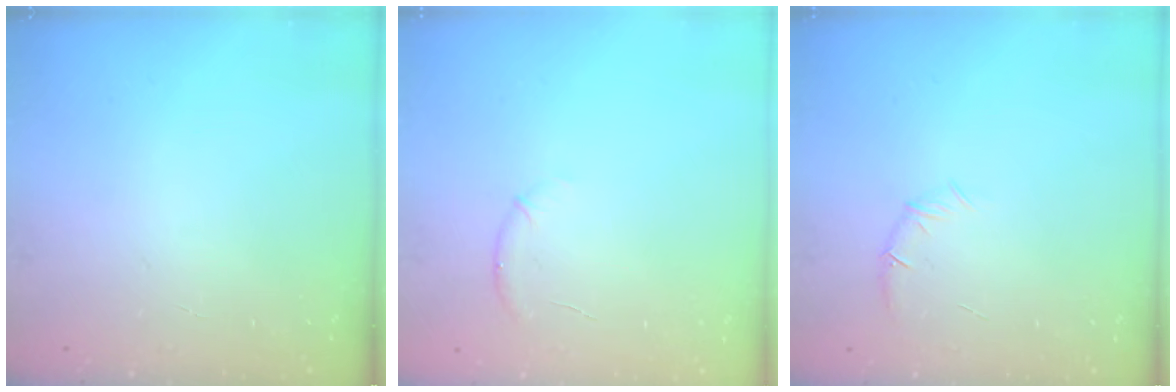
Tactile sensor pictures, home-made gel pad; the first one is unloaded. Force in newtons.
{"total": 5.8, "press": 5.4, "slide": 2.2}
{"total": 6.3, "press": 6.1, "slide": 1.5}